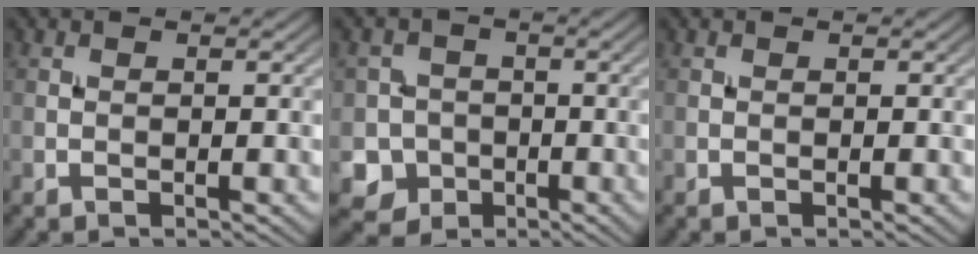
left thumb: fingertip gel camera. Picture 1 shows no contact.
{"total": 6.1, "force": [-1.9, 5.7, 0.9], "torque": [-0.025, -0.009, -0.066]}
{"total": 0.0}